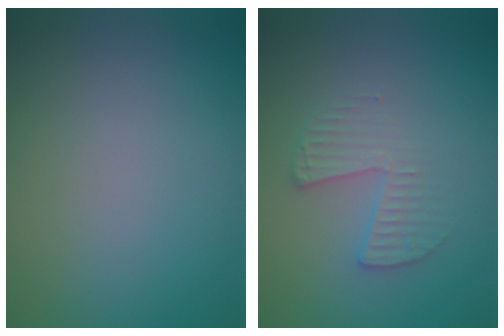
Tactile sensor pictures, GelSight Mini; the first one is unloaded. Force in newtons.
{"total": 2.3, "press": 2.3, "slide": 0.3}